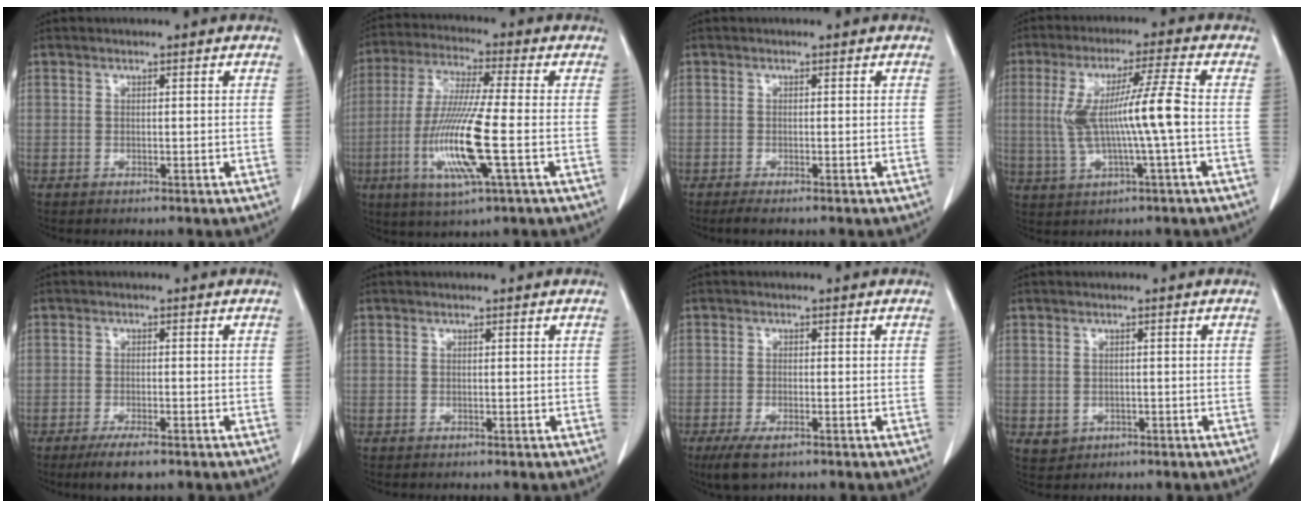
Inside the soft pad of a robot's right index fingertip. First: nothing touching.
{"total": 13.7, "force": [-3.4, 0.4, 13.2], "torque": [-0.276, -0.017, -0.070]}
{"total": 1.7, "force": [-1.3, -0.1, 1.1], "torque": [-0.019, -0.005, -0.022]}
{"total": 10.2, "force": [-0.3, -0.3, 10.2], "torque": [-0.207, 0.011, -0.002]}
{"total": 4.4, "force": [-3.1, 0.9, 3.1], "torque": [-0.054, -0.008, -0.048]}
{"total": 0.0}
{"total": 4.3, "force": [-2.7, 1.2, 3.1], "torque": [-0.063, -0.009, -0.041]}
{"total": 2.3, "force": [-0.5, 2.2, 0.5], "torque": [-0.006, 0.003, 0.004]}